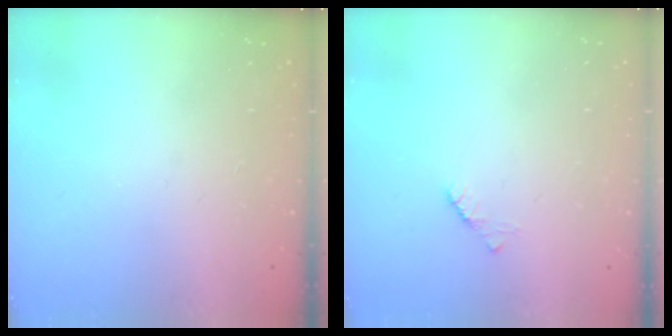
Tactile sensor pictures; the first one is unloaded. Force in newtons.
{"total": 2.2, "press": 2.2, "slide": 0.3}